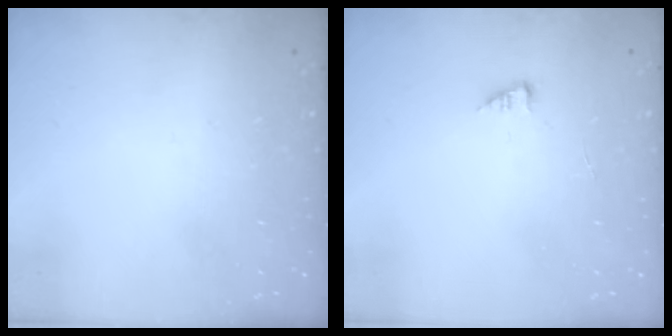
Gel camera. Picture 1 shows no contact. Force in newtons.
{"total": 1.6, "press": 1.6, "slide": 0.2}